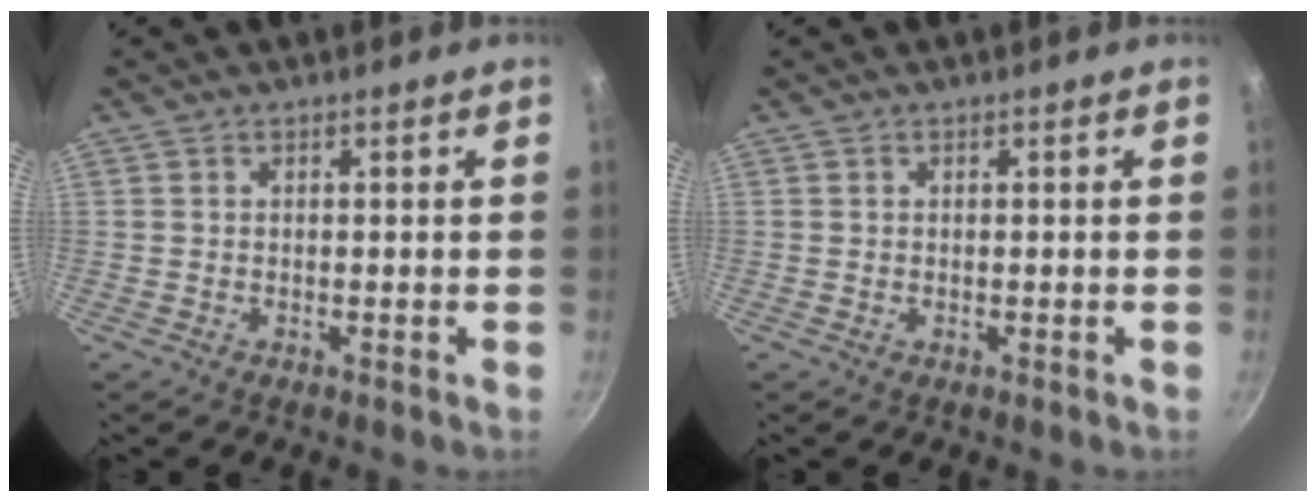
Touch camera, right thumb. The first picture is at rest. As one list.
[{"total": 0.0}]